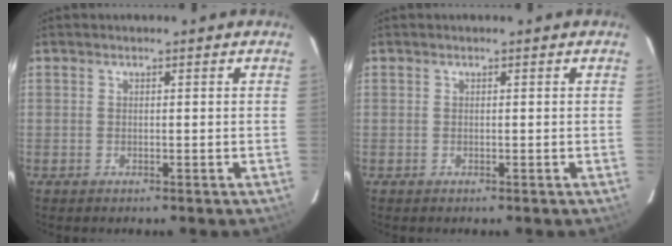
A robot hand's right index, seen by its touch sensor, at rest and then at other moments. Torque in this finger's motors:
{"motor_torque": [-0.01, 0.01, 0.01, 0.00]}